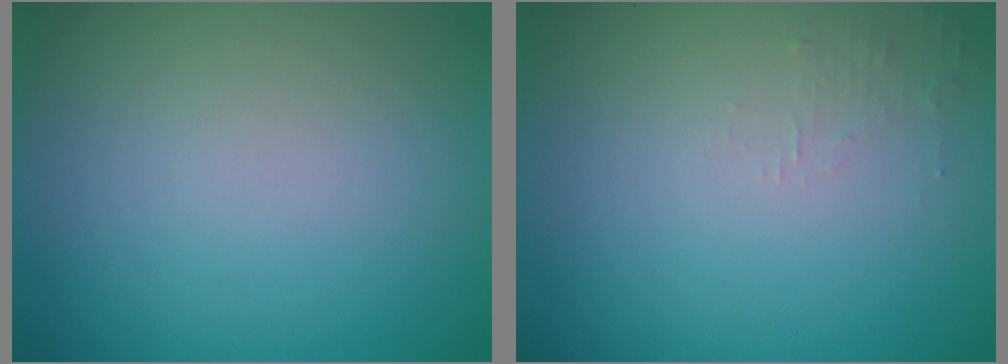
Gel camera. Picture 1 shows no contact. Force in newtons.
{"total": 0.9, "press": 0.9, "slide": 0.1}